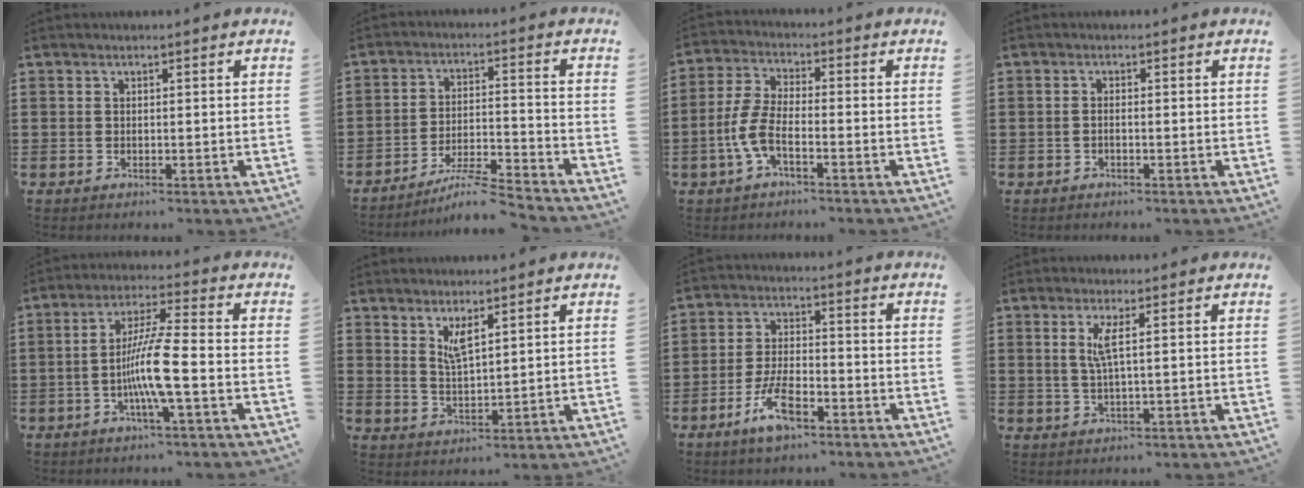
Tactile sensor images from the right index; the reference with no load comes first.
{"total": 6.4, "force": [-5.9, -0.2, 2.6], "torque": [-0.050, -0.007, -0.114]}
{"total": 5.9, "force": [-2.5, 1.9, 5.0], "torque": [-0.128, -0.014, -0.051]}
{"total": 0.9, "force": [-0.7, 0.0, 0.6], "torque": [-0.013, -0.006, -0.012]}
{"total": 8.6, "force": [-2.5, 0.4, 8.3], "torque": [-0.168, -0.014, -0.053]}
{"total": 3.6, "force": [2.6, 0.8, 2.5], "torque": [-0.053, 0.001, 0.046]}
{"total": 6.9, "force": [-3.9, 2.6, 5.1], "torque": [-0.115, 0.000, -0.076]}
{"total": 3.2, "force": [0.8, -0.3, 3.1], "torque": [-0.063, -0.007, 0.013]}